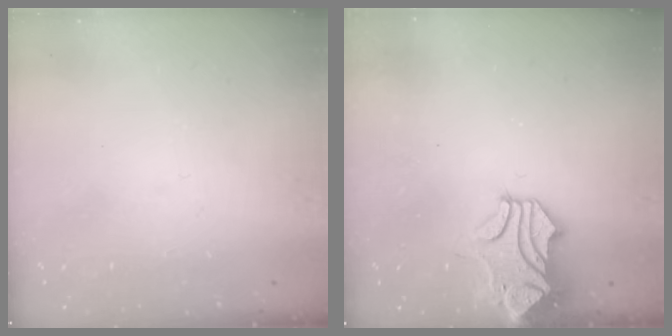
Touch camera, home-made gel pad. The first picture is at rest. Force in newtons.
{"total": 1.5, "press": 0.8, "slide": 1.3}